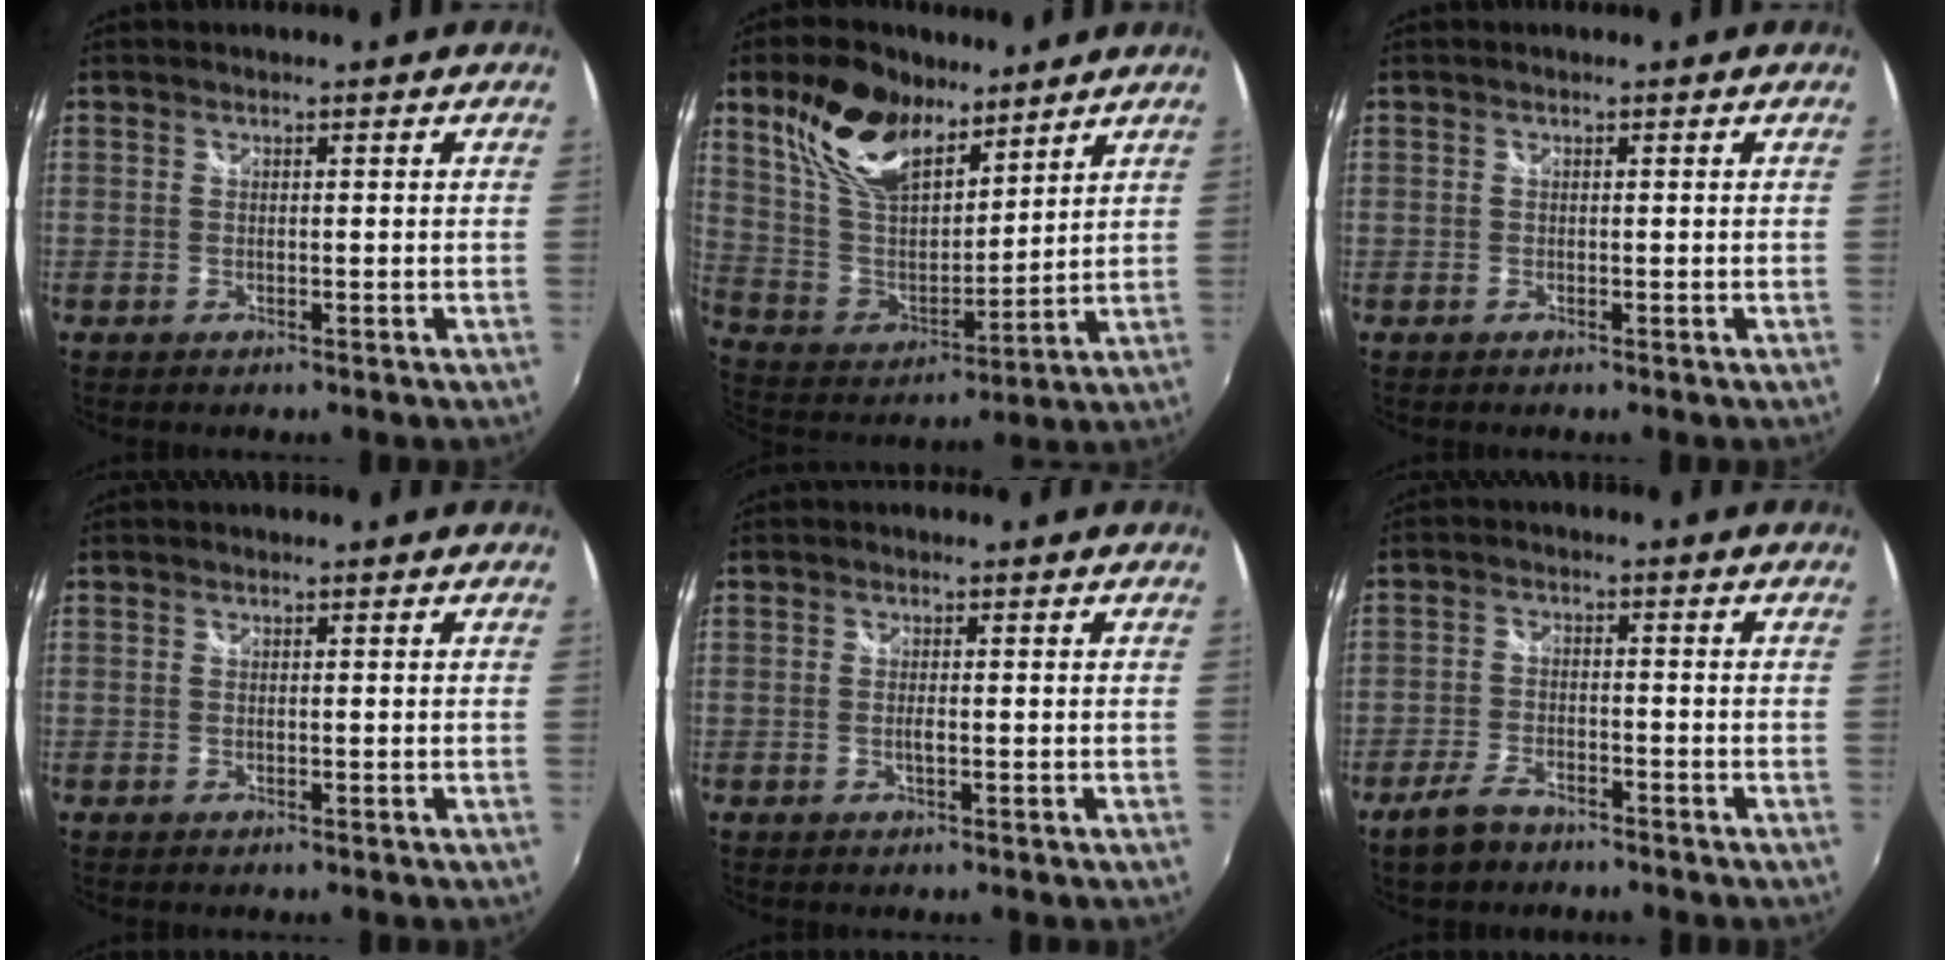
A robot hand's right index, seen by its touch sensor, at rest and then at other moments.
{"total": 18.1, "force": [11.6, 9.1, 10.5], "torque": [-0.221, 0.024, 0.226]}
{"total": 0.6, "force": [-0.2, 0.5, -0.1], "torque": [0.001, 0.000, -0.004]}
{"total": 0.0}
{"total": 1.1, "force": [-0.3, 0.2, 1.0], "torque": [-0.021, -0.002, -0.006]}
{"total": 5.7, "force": [-4.4, 2.5, 2.7], "torque": [-0.075, -0.002, -0.081]}